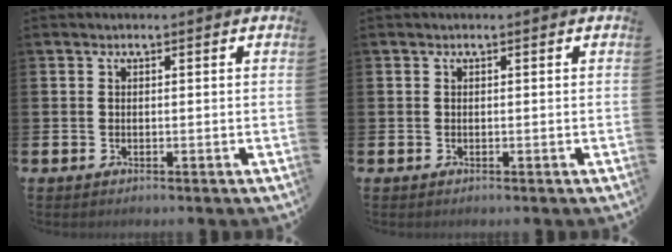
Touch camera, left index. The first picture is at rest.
{"total": 0.0}